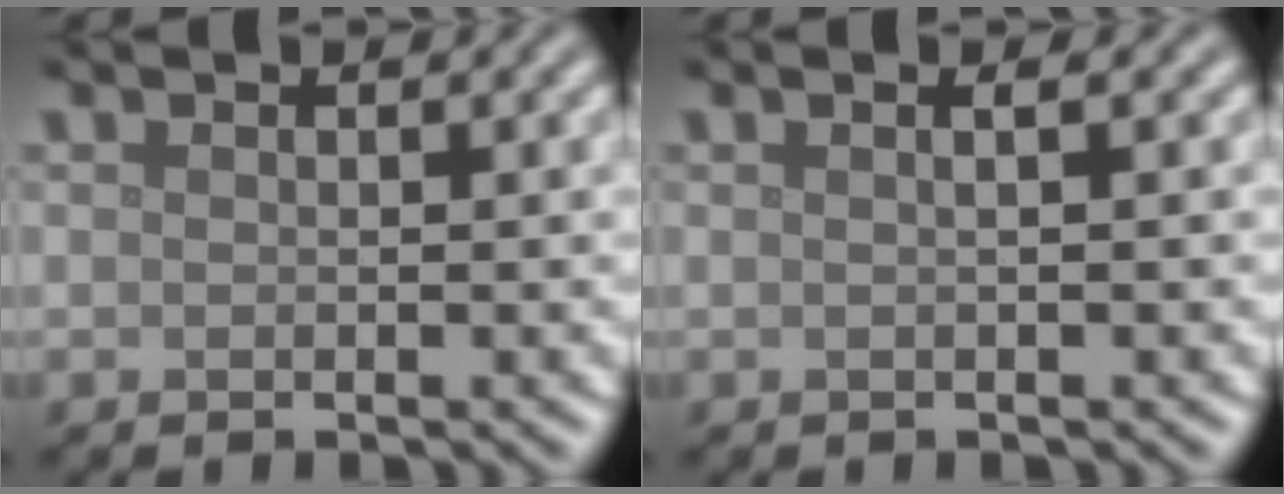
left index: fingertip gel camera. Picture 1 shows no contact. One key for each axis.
{"total": 1.5, "fx": 0.4, "fy": 0.5, "fz": 1.3, "tx": -0.011, "ty": 0.001, "tz": -0.008}